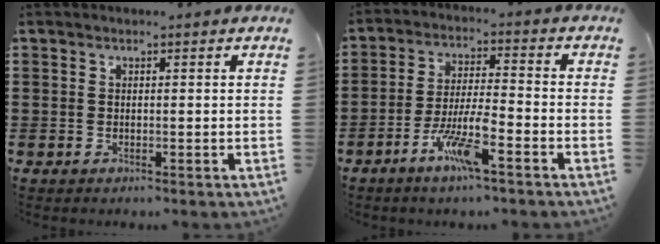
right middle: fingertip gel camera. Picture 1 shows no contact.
{"total": 7.7, "force": [-4.2, 1.2, 6.3], "torque": [-0.132, -0.007, -0.081]}